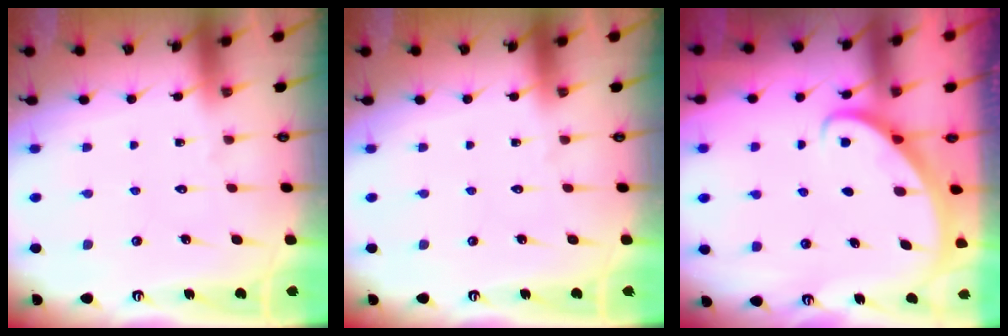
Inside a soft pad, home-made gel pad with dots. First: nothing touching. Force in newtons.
{"total": 0.0}
{"total": 2.8, "press": 2.8, "slide": 0.2}